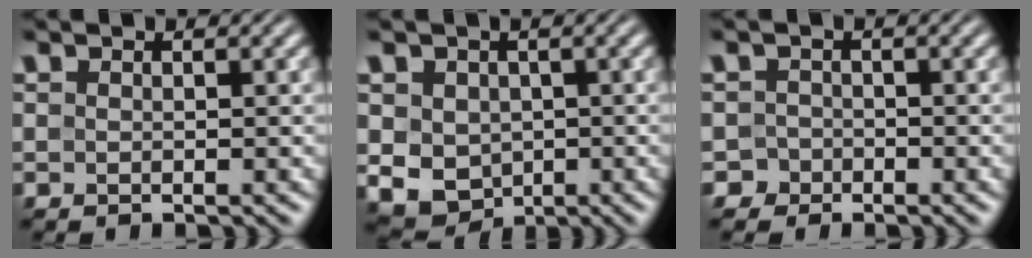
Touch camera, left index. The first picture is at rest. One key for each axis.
{"total": 5.5, "fx": -0.2, "fy": 4.8, "fz": 2.6, "tx": -0.050, "ty": -0.010, "tz": 0.000}
{"total": 1.7, "fx": -1.1, "fy": 1.3, "fz": -0.2, "tx": 0.015, "ty": 0.009, "tz": -0.022}